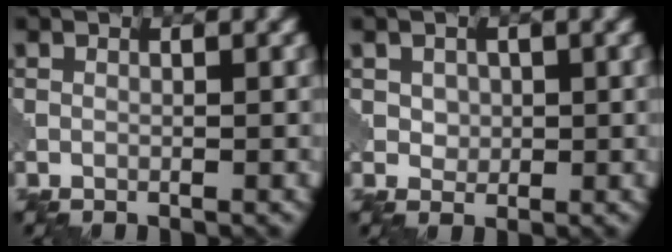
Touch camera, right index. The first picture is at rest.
{"total": 1.9, "force": [0.6, 1.6, 0.8], "torque": [-0.021, 0.000, 0.018]}